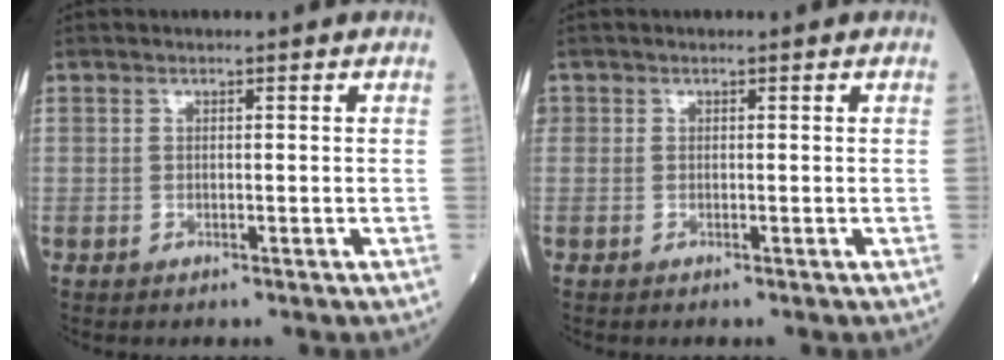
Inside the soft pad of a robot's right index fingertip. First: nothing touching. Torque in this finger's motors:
{"motor_torque": [-0.03, 0.02, -0.03, 0.01]}